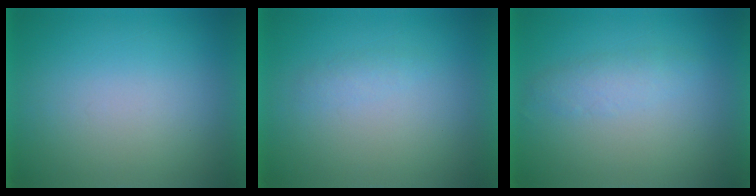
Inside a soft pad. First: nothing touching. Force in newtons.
{"total": 1.3}
{"total": 2.5}